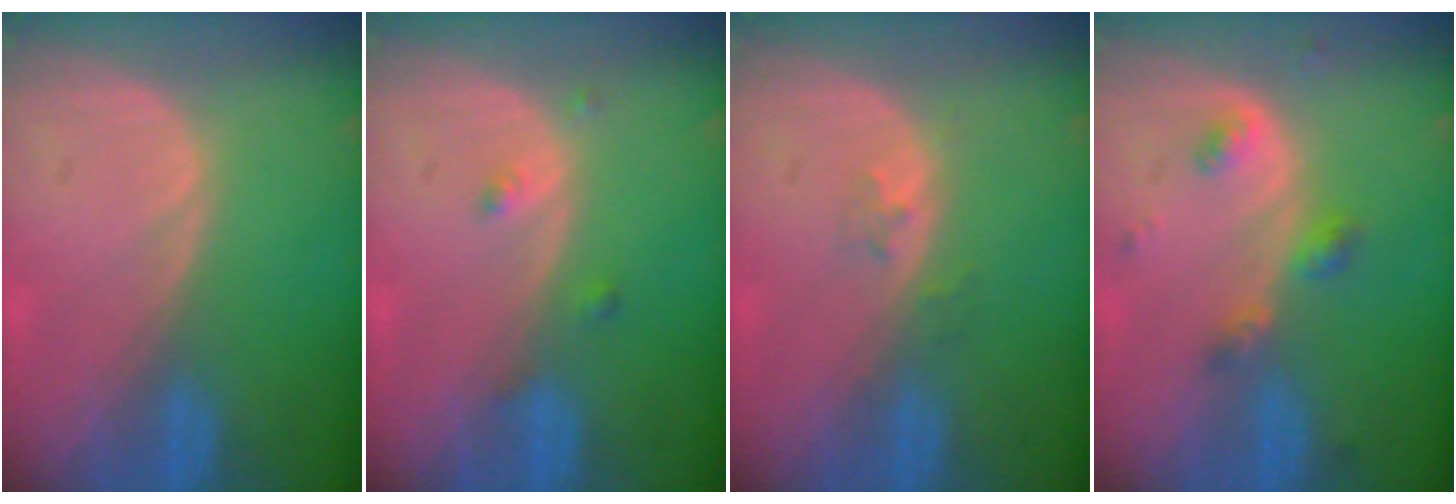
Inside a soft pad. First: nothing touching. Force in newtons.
{"total": 1.6, "press": 1.5, "slide": 0.1}
{"total": 1.9, "press": 1.4, "slide": 1.2}
{"total": 3.8, "press": 3.7, "slide": 1.1}